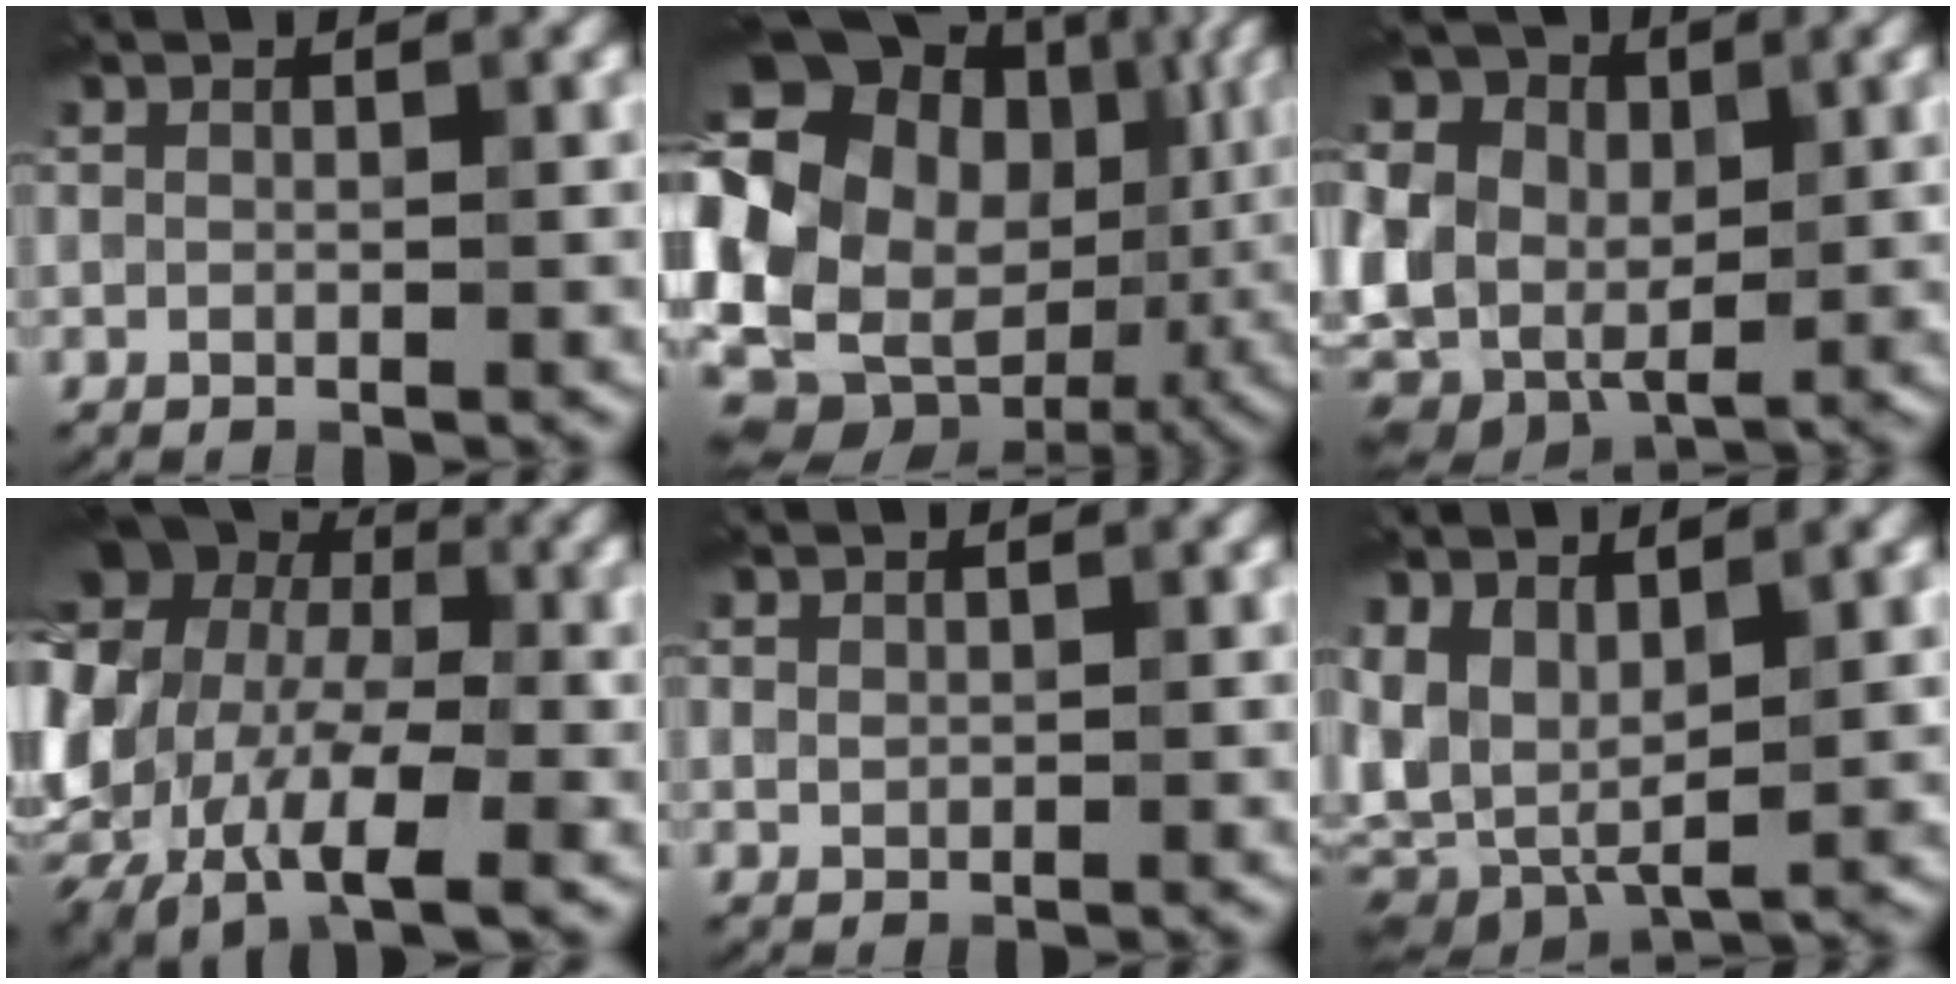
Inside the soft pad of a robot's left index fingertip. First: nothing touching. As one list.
[{"total": 21.5, "force": [1.1, 17.7, 12.1], "torque": [-0.220, 0.010, -0.004]}, {"total": 13.6, "force": [3.3, 10.0, 8.7], "torque": [-0.206, 0.031, 0.054]}, {"total": 17.5, "force": [0.9, 13.3, 11.4], "torque": [-0.239, -0.011, 0.030]}, {"total": 0.9, "force": [0.4, 0.7, 0.4], "torque": [-0.009, 0.009, 0.006]}, {"total": 6.2, "force": [1.1, 3.5, 5.0], "torque": [-0.117, 0.002, 0.024]}]